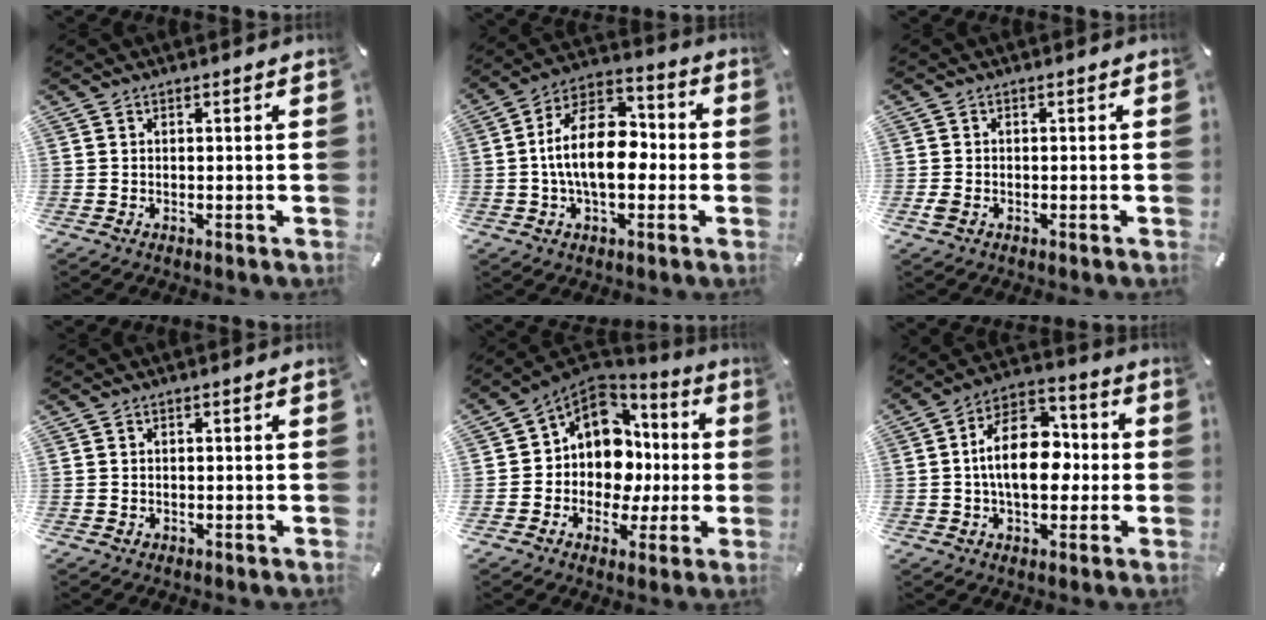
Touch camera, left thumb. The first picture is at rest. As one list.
[{"total": 15.4, "force": [-1.7, 9.2, 12.3], "torque": [-0.231, 0.012, -0.033]}, {"total": 1.6, "force": [-0.7, 1.1, 0.9], "torque": [-0.023, -0.001, -0.014]}, {"total": 0.7, "force": [-0.2, 0.6, 0.2], "torque": [-0.003, 0.004, -0.006]}, {"total": 12.4, "force": [1.2, 11.0, 5.6], "torque": [-0.118, -0.020, 0.033]}, {"total": 15.5, "force": [-0.7, 9.9, 11.9], "torque": [-0.193, 0.009, -0.015]}]